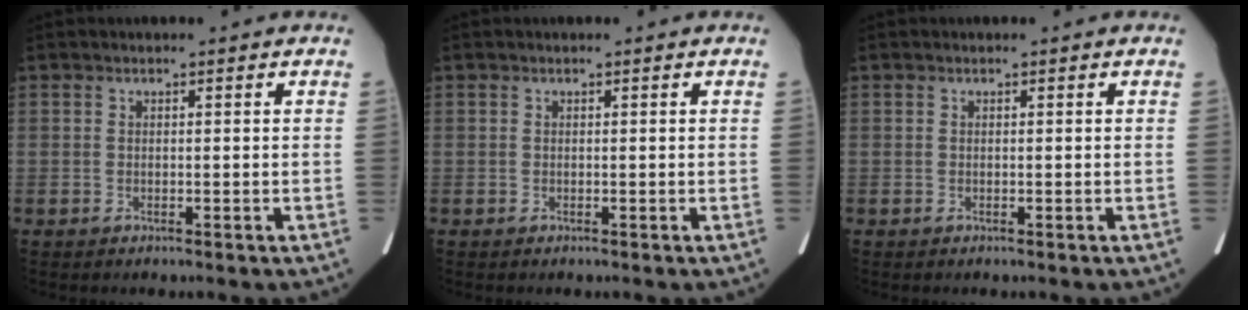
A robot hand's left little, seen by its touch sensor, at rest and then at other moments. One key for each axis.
{"total": 0.0}
{"total": 0.0}